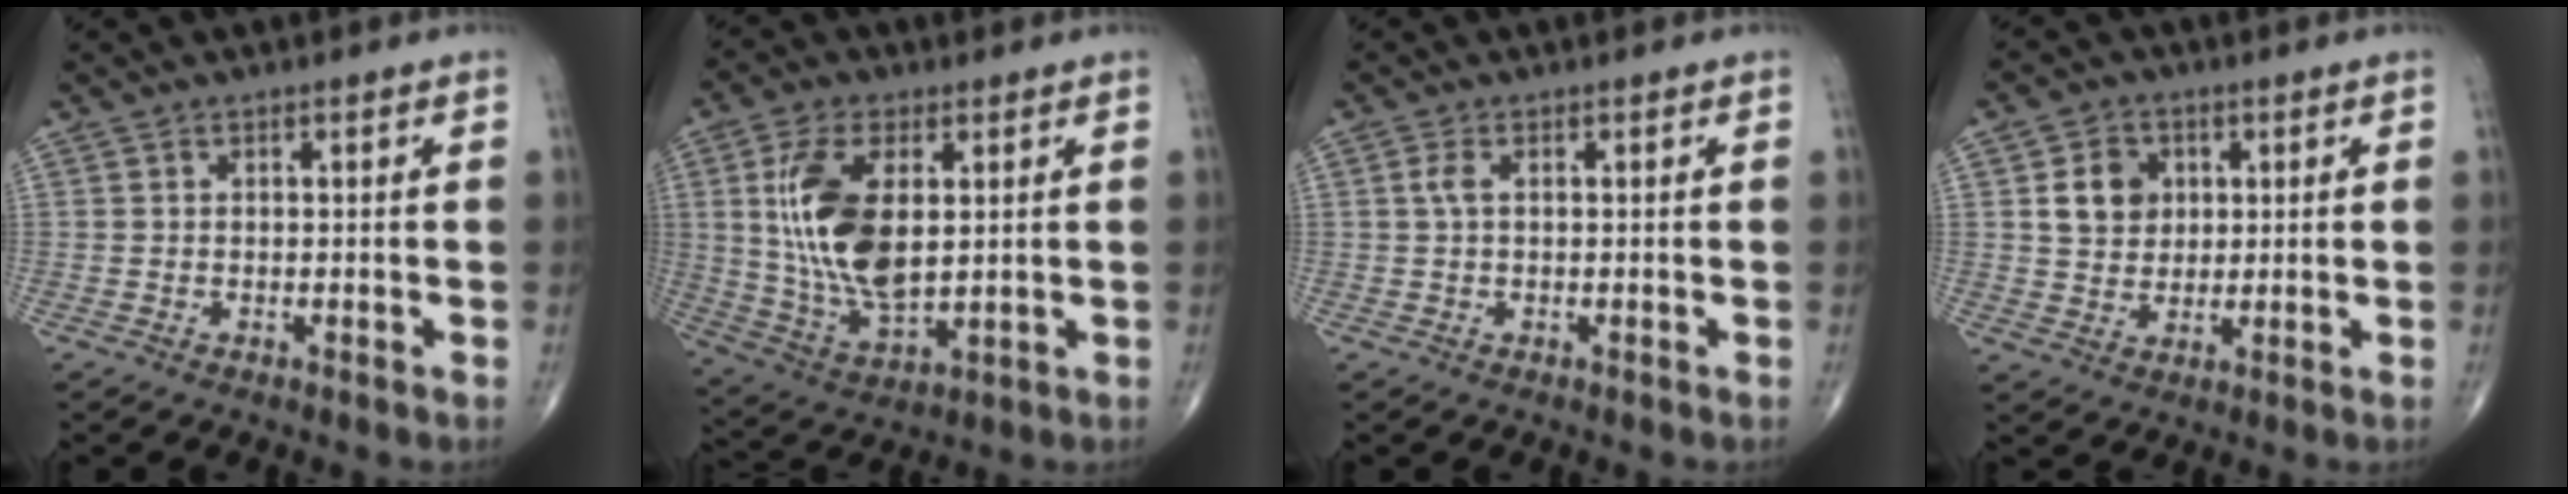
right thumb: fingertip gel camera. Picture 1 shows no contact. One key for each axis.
{"total": 15.6, "fx": 2.8, "fy": 7.8, "fz": 13.2, "tx": -0.256, "ty": -0.017, "tz": 0.062}
{"total": 1.6, "fx": 0.3, "fy": 0.8, "fz": 1.4, "tx": -0.037, "ty": 0.005, "tz": 0.007}
{"total": 6.9, "fx": 1.8, "fy": 5.8, "fz": 3.3, "tx": -0.032, "ty": -0.007, "tz": 0.031}